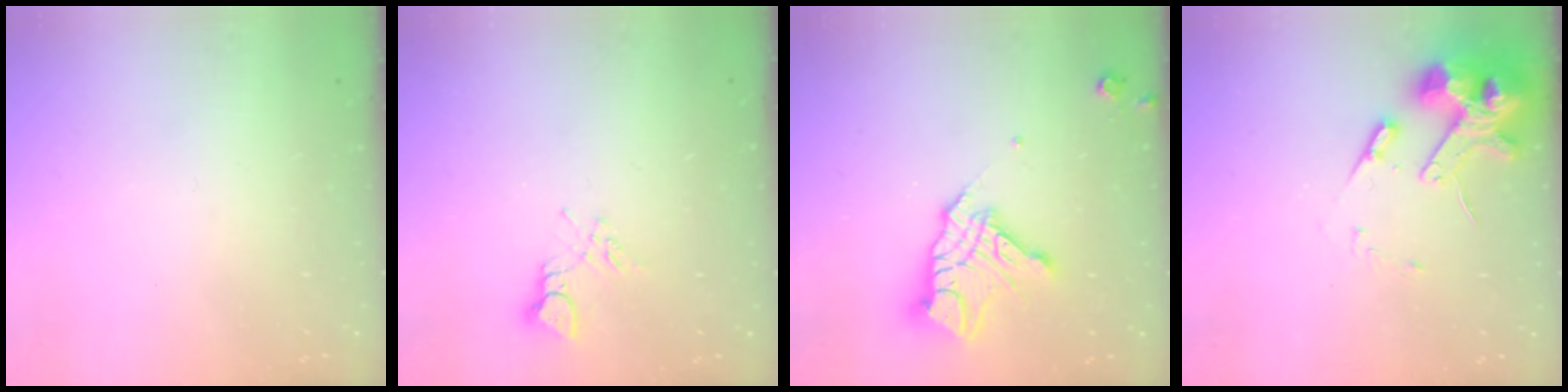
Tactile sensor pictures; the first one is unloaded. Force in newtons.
{"total": 4.2, "press": 4.2, "slide": 0.5}
{"total": 13.1, "press": 13.1, "slide": 1.3}
{"total": 14.8, "press": 14.6, "slide": 2.3}